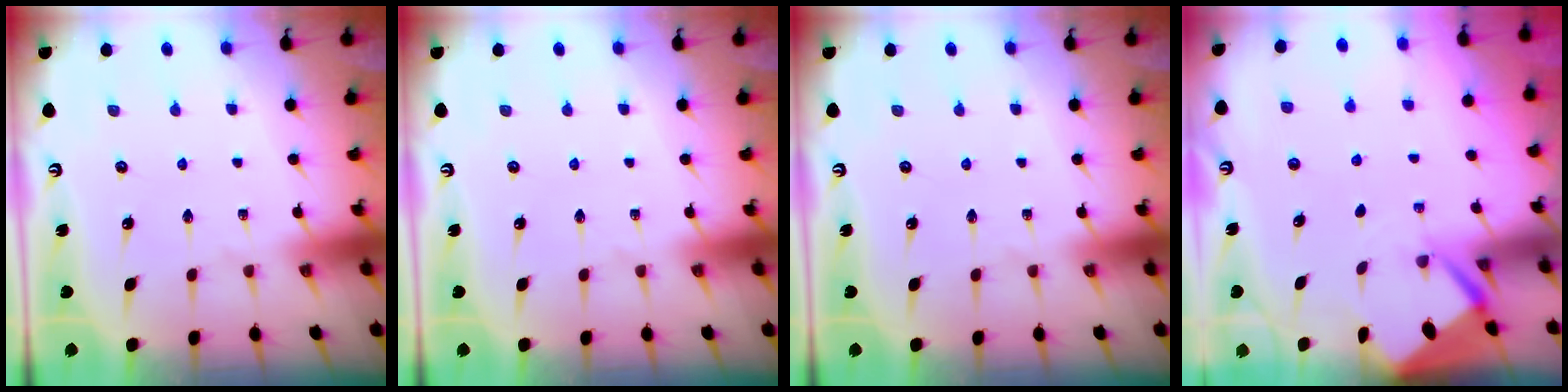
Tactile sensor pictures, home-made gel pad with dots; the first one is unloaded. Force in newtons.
{"total": 0.0}
{"total": 0.0}
{"total": 2.6, "press": 2.6, "slide": 0.3}